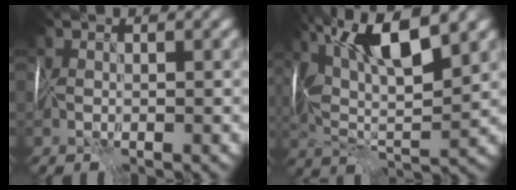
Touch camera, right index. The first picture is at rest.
{"total": 10.5, "force": [4.7, 3.4, 8.7], "torque": [-0.162, 0.013, 0.081]}